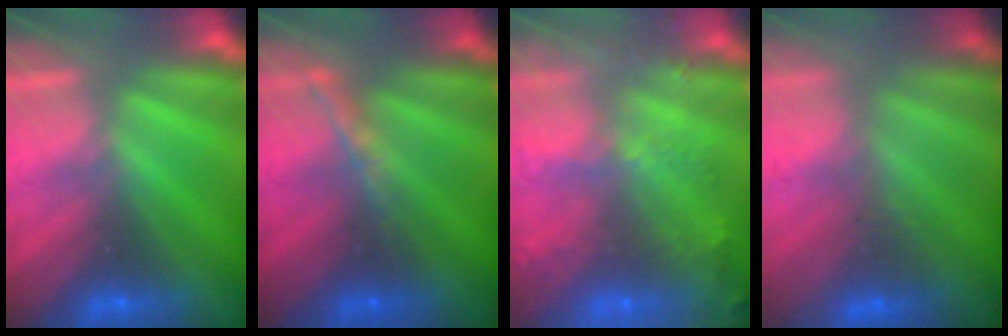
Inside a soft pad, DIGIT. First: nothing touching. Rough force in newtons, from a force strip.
{"total": 1.4}
{"total": 8.1}
{"total": 2.4}